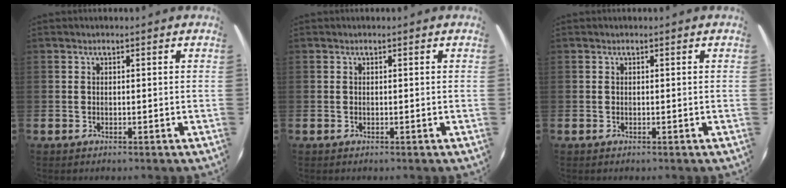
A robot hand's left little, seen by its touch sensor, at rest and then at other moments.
{"total": 0.0}
{"total": 0.0}